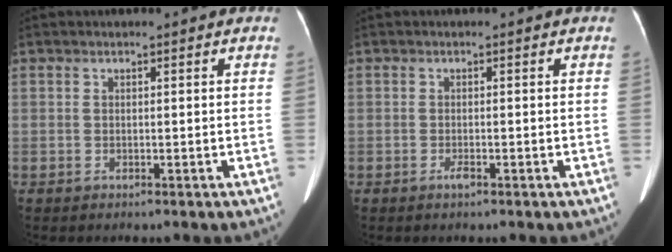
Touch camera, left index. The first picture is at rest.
{"total": 1.0, "force": [-0.7, 0.1, 0.7], "torque": [-0.017, -0.001, -0.010]}